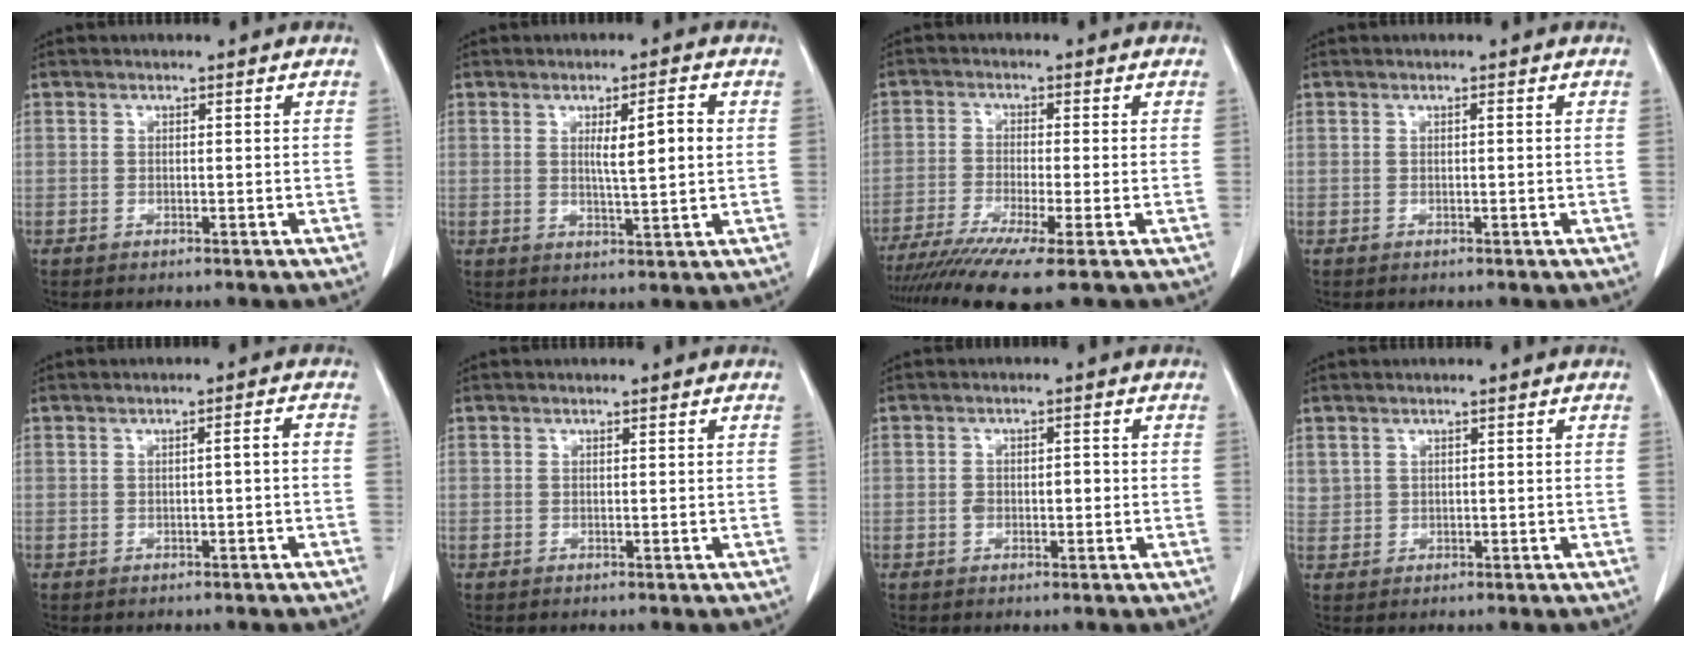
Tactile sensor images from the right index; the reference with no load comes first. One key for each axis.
{"total": 5.7, "fx": 1.1, "fy": 0.4, "fz": 5.6, "tx": -0.089, "ty": -0.001, "tz": 0.018}
{"total": 10.0, "fx": -7.3, "fy": -0.6, "fz": 6.9, "tx": -0.113, "ty": -0.022, "tz": -0.118}
{"total": 0.0}
{"total": 1.6, "fx": -0.5, "fy": 0.1, "fz": 1.5, "tx": -0.020, "ty": 0.003, "tz": -0.007}
{"total": 0.0}
{"total": 2.7, "fx": -0.4, "fy": 1.6, "fz": 2.1, "tx": -0.035, "ty": 0.011, "tz": -0.002}
{"total": 1.5, "fx": 0.9, "fy": 1.2, "fz": 0.2, "tx": 0.007, "ty": 0.007, "tz": 0.016}